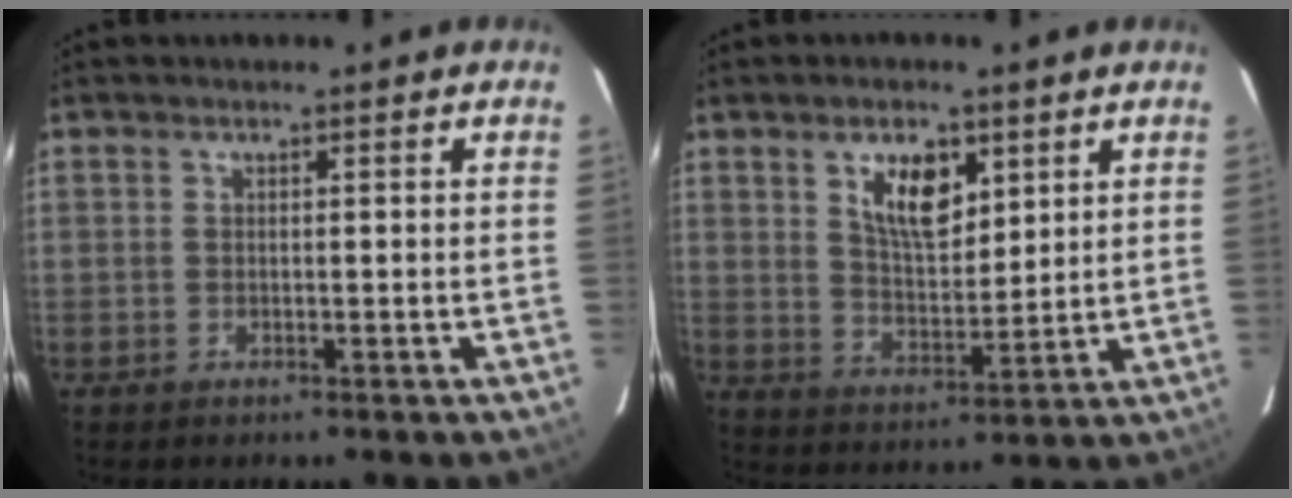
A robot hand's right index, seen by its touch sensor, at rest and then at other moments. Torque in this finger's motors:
{"motor_torque": [0.20, 0.11, 0.18, 0.08]}